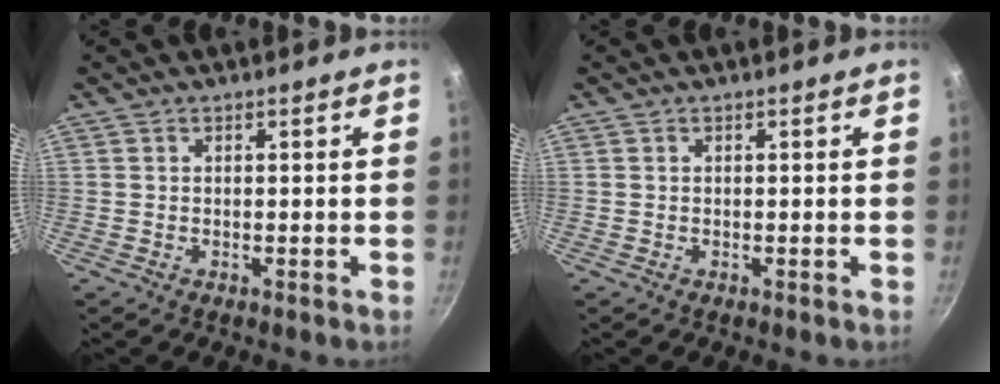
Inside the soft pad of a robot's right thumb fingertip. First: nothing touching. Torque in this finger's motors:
{"motor_torque": [0.00, 0.00, 0.04, 0.04, 0.01]}